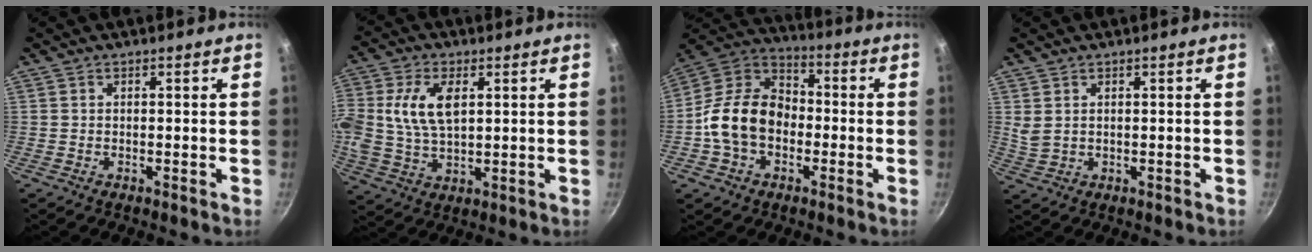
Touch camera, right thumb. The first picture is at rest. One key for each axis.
{"total": 11.4, "fx": 2.5, "fy": 6.5, "fz": 9.1, "tx": -0.189, "ty": 0.003, "tz": 0.053}
{"total": 15.3, "fx": -2.7, "fy": 11.2, "fz": 9.9, "tx": -0.166, "ty": 0.039, "tz": -0.059}
{"total": 2.4, "fx": 1.0, "fy": 1.4, "fz": 1.7, "tx": -0.037, "ty": -0.002, "tz": 0.029}